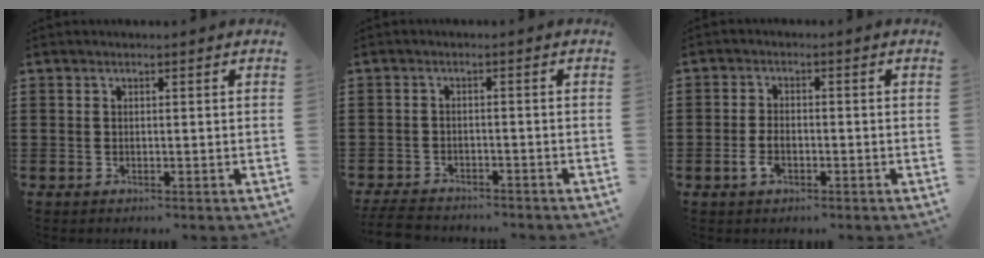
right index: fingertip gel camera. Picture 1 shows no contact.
{"total": 3.6, "force": [-3.5, 0.6, 0.8], "torque": [-0.029, -0.005, -0.077]}
{"total": 3.0, "force": [-1.2, 1.5, 2.2], "torque": [-0.055, -0.005, -0.025]}